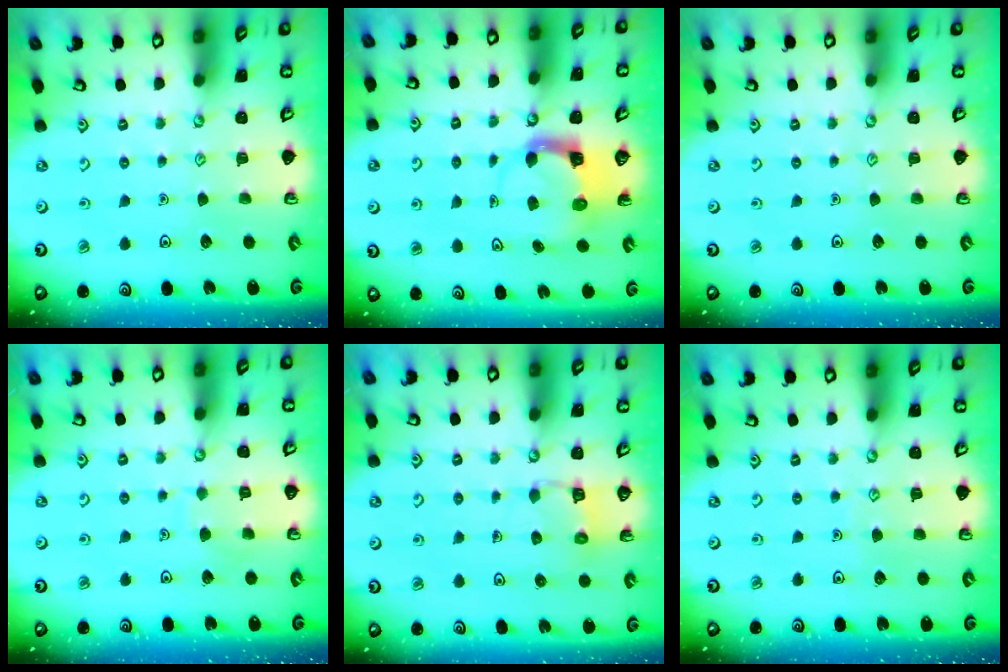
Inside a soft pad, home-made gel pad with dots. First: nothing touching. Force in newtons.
{"total": 3.6, "press": 3.6, "slide": 0.4}
{"total": 0.0}
{"total": 4.5, "press": 4.5, "slide": 0.6}
{"total": 7.7, "press": 7.7, "slide": 0.2}
{"total": 3.3, "press": 3.3, "slide": 0.2}